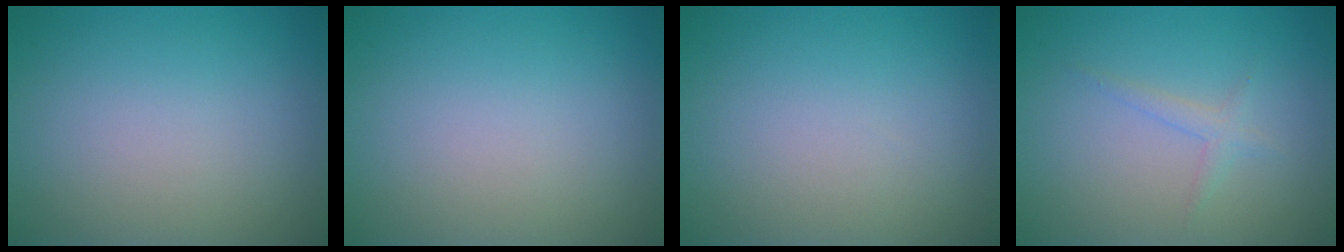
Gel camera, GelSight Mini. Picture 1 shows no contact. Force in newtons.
{"total": 0.0}
{"total": 0.0}
{"total": 1.2, "press": 1.2, "slide": 0.0}